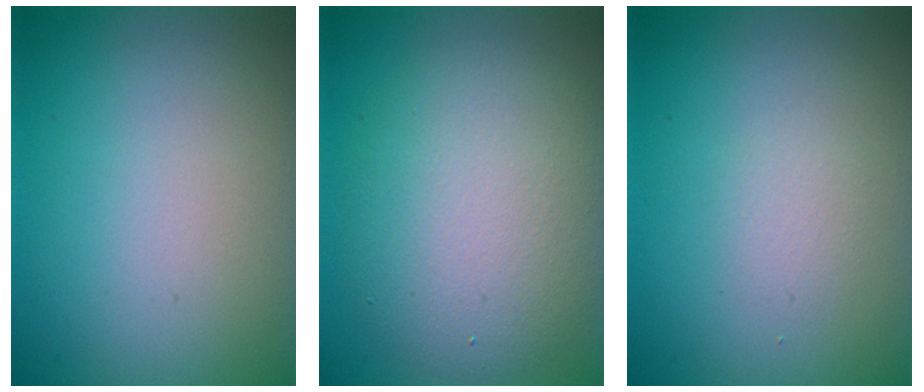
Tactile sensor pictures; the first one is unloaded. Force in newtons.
{"total": 7.2, "press": 7.2, "slide": 0.5}
{"total": 1.1, "press": 1.1, "slide": 0.1}